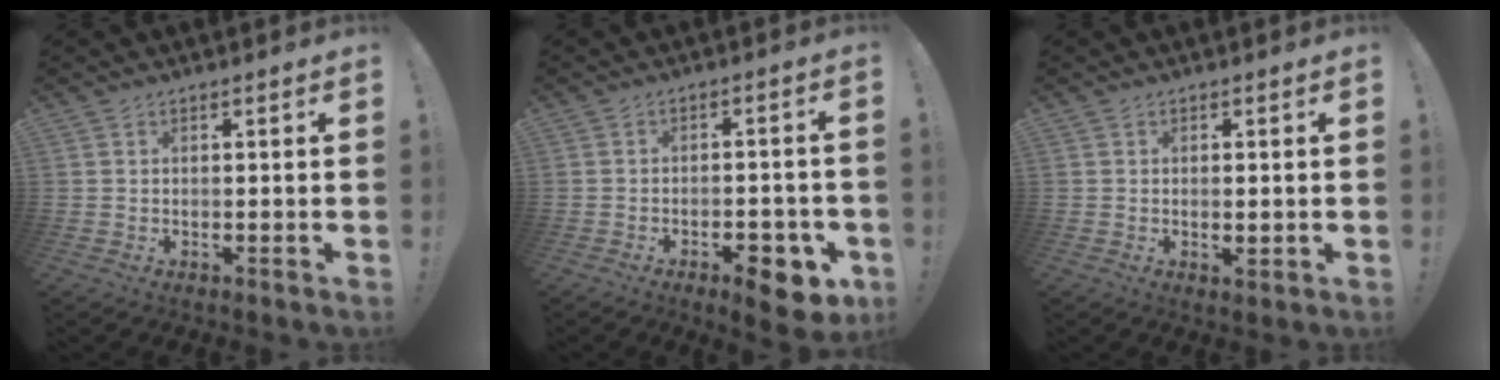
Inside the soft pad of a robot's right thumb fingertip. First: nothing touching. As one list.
[{"total": 9.3, "force": [-4.9, 4.1, 6.8], "torque": [-0.069, 0.032, -0.077]}, {"total": 2.0, "force": [0.2, 0.6, 1.9], "torque": [-0.016, -0.004, 0.002]}]